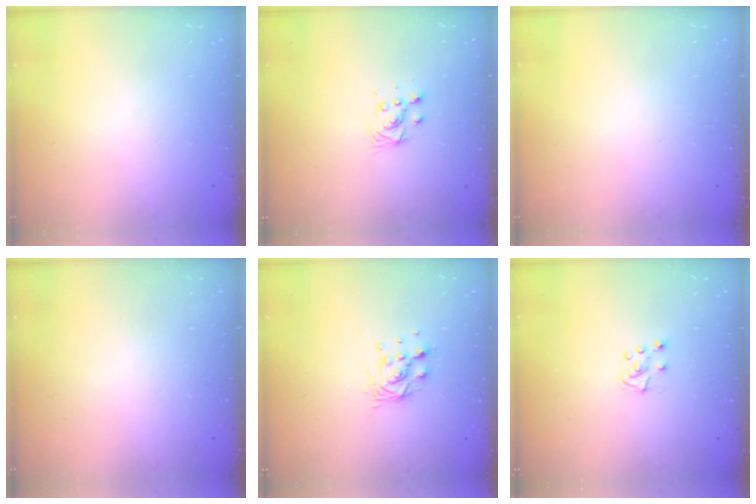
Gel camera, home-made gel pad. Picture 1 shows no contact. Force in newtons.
{"total": 3.7, "press": 3.7, "slide": 0.3}
{"total": 0.0}
{"total": 0.0}
{"total": 8.2, "press": 8.2, "slide": 0.6}
{"total": 6.4, "press": 6.3, "slide": 0.5}